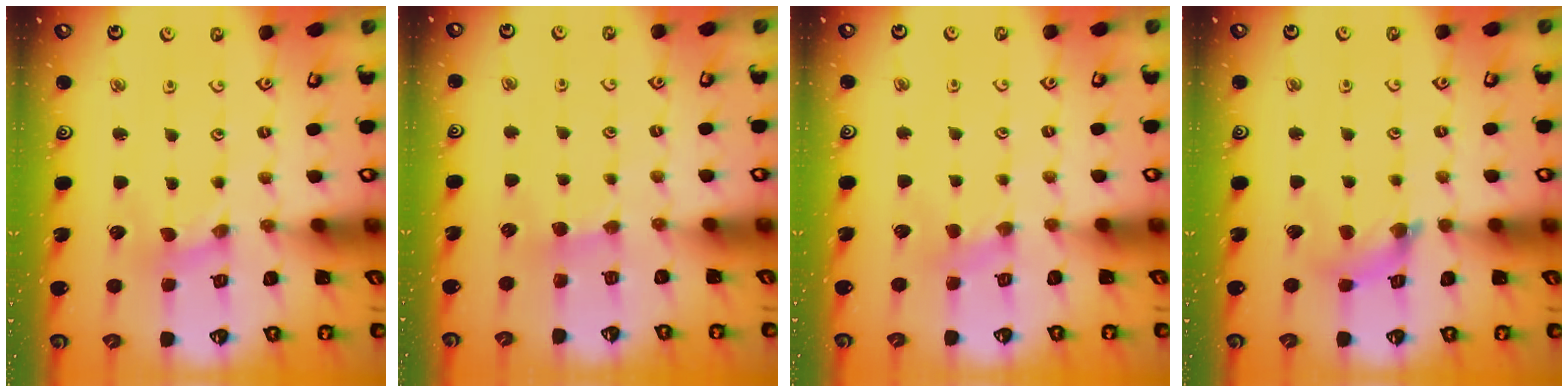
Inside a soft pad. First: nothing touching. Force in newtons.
{"total": 3.4, "press": 3.4, "slide": 0.5}
{"total": 2.1, "press": 2.1, "slide": 0.4}
{"total": 5.0, "press": 5.0, "slide": 0.5}